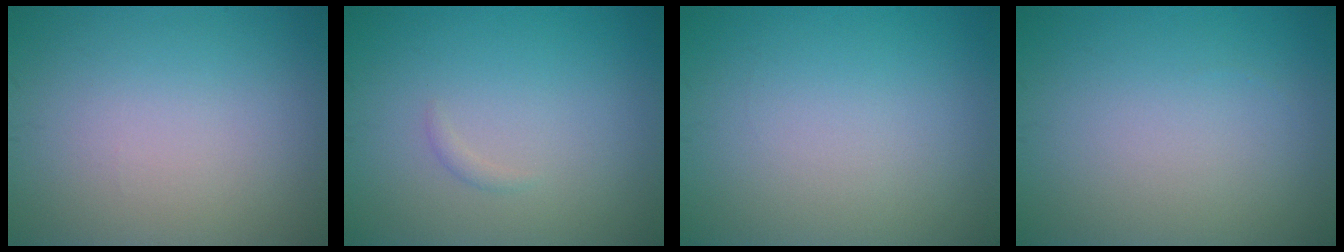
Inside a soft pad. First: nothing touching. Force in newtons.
{"total": 0.6, "press": 0.6, "slide": 0.0}
{"total": 0.0}
{"total": 0.0}